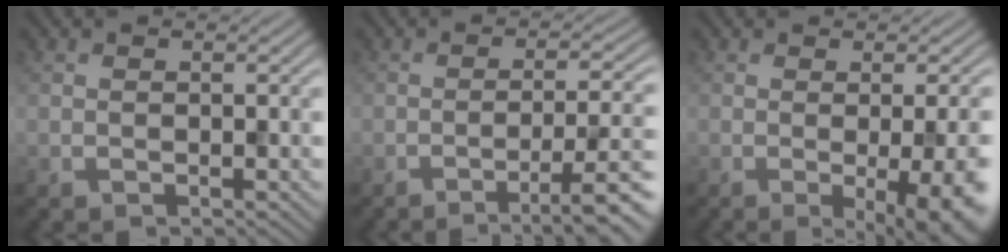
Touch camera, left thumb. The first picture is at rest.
{"total": 7.5, "force": [-3.8, 1.3, 6.3], "torque": [-0.099, 0.000, -0.059]}
{"total": 10.1, "force": [-2.5, 2.8, 9.4], "torque": [-0.103, -0.009, -0.023]}